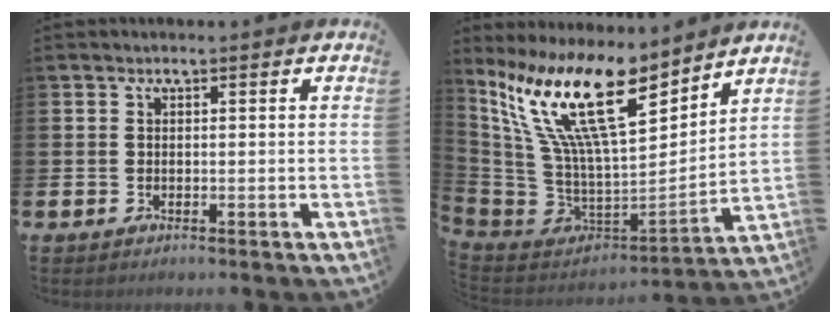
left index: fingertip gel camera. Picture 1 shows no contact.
{"total": 16.1, "force": [9.9, 5.4, 11.6], "torque": [-0.284, -0.066, 0.171]}